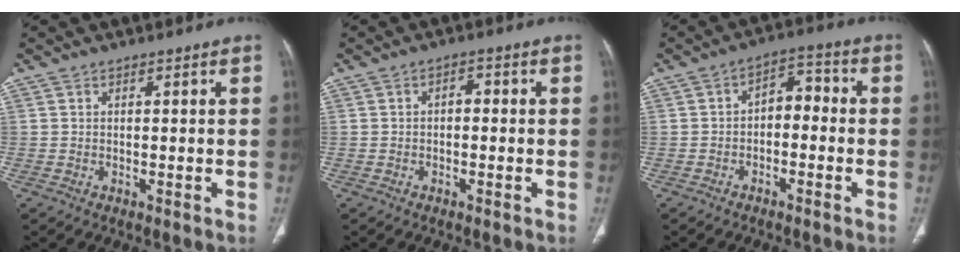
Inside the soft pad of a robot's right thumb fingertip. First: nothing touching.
{"total": 2.0, "force": [-0.2, 1.3, 1.5], "torque": [-0.012, 0.010, -0.010]}
{"total": 5.8, "force": [-1.3, 3.7, 4.2], "torque": [-0.044, 0.037, -0.033]}